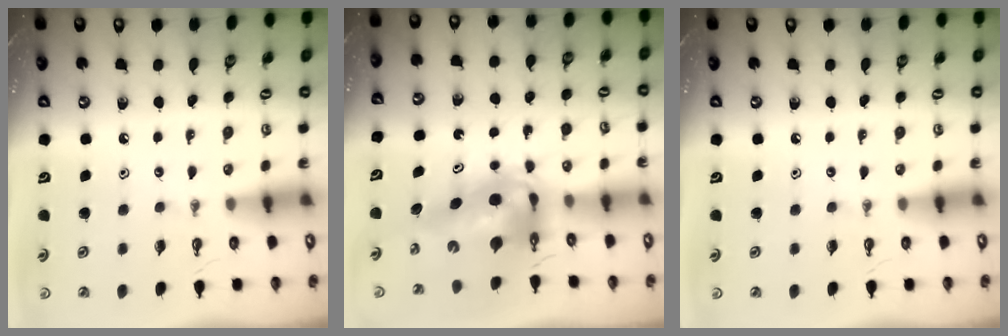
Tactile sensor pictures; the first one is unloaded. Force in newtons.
{"total": 9.4, "press": 9.4, "slide": 0.9}
{"total": 0.0}